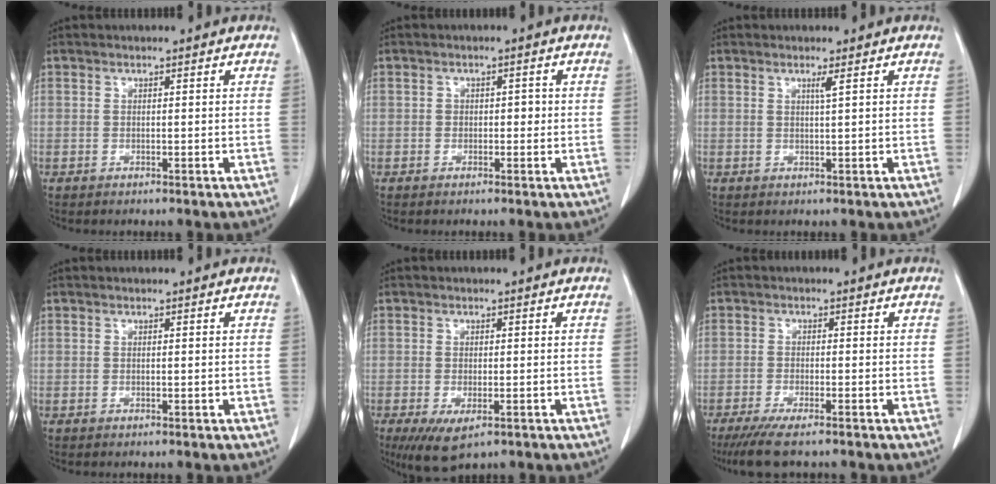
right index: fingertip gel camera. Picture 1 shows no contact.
{"total": 1.4, "force": [-0.2, 1.0, 1.0], "torque": [-0.007, 0.004, -0.005]}
{"total": 1.1, "force": [0.5, -0.4, 0.9], "torque": [-0.025, -0.006, 0.013]}
{"total": 0.0}
{"total": 5.7, "force": [-3.1, 2.2, 4.3], "torque": [-0.071, -0.016, -0.044]}
{"total": 6.2, "force": [-4.8, 0.6, 3.9], "torque": [-0.063, -0.014, -0.078]}